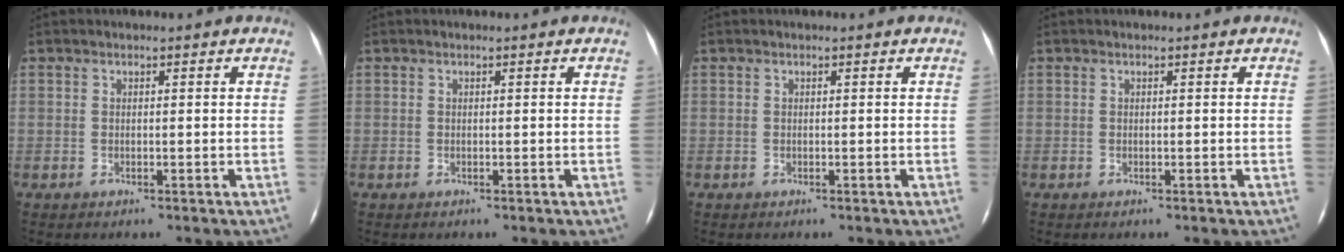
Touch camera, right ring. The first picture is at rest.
{"total": 0.0}
{"total": 0.0}
{"total": 0.0}